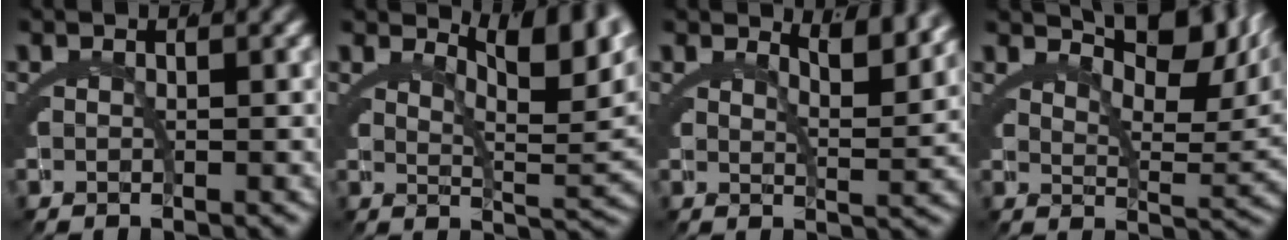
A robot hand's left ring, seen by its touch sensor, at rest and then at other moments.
{"total": 7.0, "force": [4.1, 1.0, 5.5], "torque": [-0.053, 0.008, 0.059]}
{"total": 3.9, "force": [3.3, -0.2, 2.1], "torque": [-0.020, -0.004, 0.054]}
{"total": 9.5, "force": [6.8, 2.3, 6.2], "torque": [-0.060, 0.022, 0.096]}